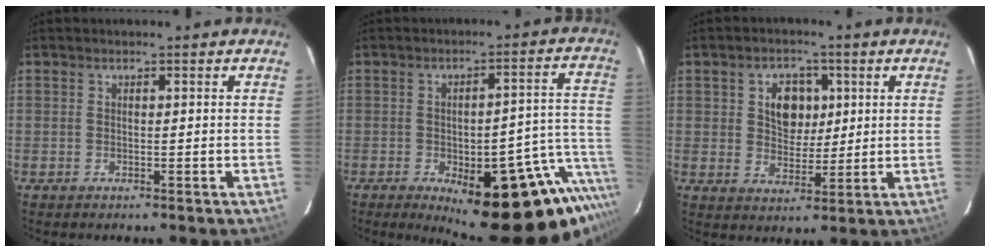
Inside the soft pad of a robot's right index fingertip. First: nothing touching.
{"total": 22.9, "force": [-14.6, 6.7, 16.3], "torque": [-0.168, 0.002, -0.178]}
{"total": 7.1, "force": [1.9, 5.3, 4.4], "torque": [-0.074, 0.014, 0.038]}